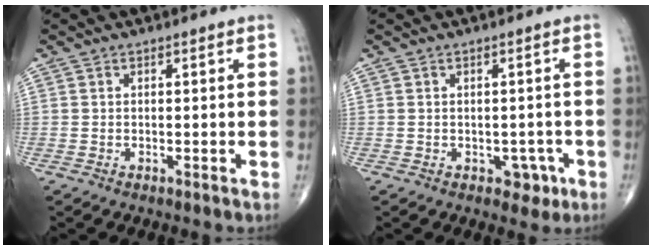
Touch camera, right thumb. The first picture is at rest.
{"total": 3.3, "force": [-1.1, 2.5, 1.7], "torque": [0.002, 0.005, -0.012]}